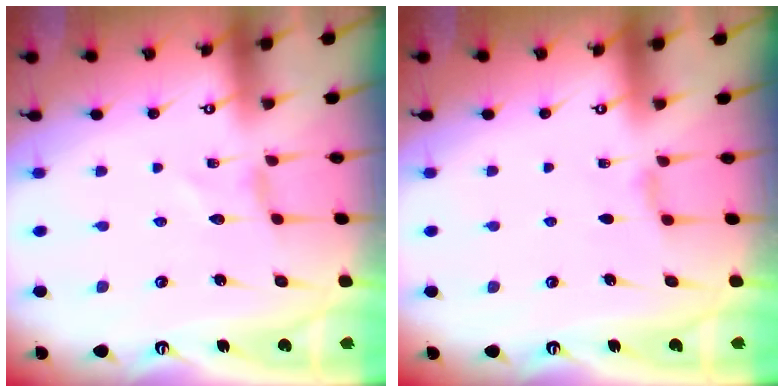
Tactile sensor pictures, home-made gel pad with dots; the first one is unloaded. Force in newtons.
{"total": 2.0, "press": 2.0, "slide": 0.4}